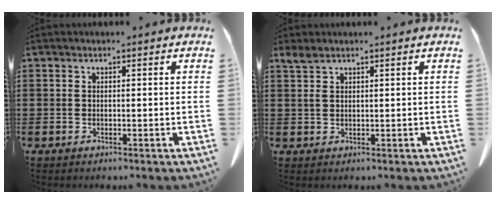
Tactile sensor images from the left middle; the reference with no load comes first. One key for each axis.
{"total": 1.9, "fx": 1.3, "fy": 0.7, "fz": 1.2, "tx": -0.030, "ty": 0.003, "tz": 0.024}